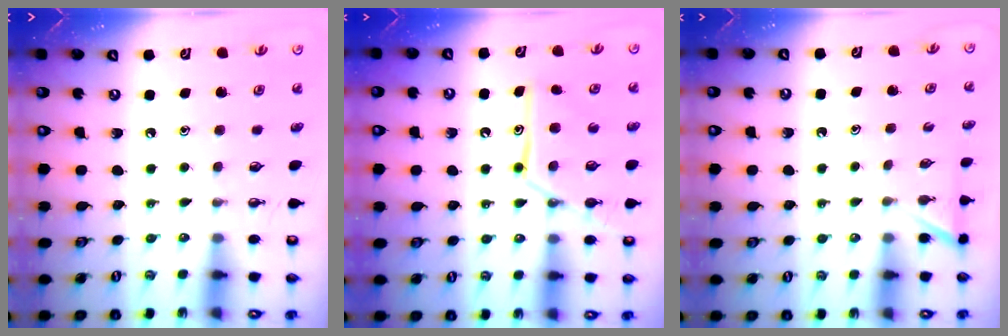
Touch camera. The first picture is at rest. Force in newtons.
{"total": 12.8, "press": 12.7, "slide": 1.1}
{"total": 2.4, "press": 2.4, "slide": 0.2}